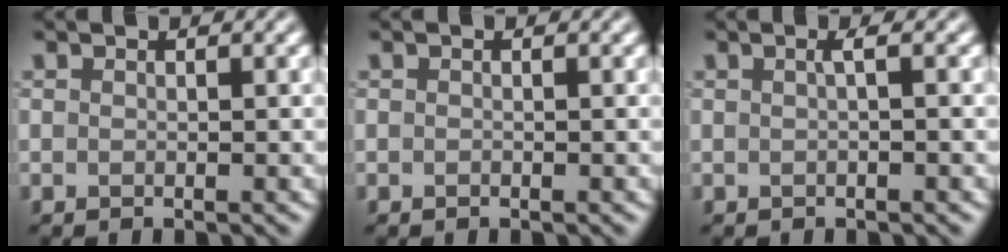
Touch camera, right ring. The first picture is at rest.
{"total": 0.0}
{"total": 0.7, "force": [-0.1, -0.1, 0.7], "torque": [-0.015, 0.000, 0.000]}